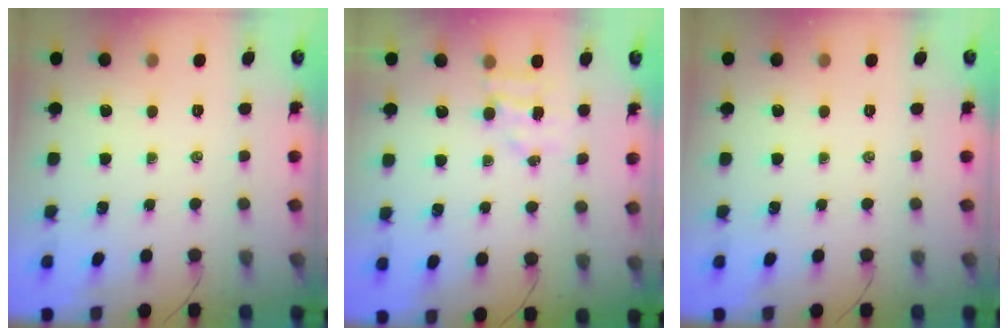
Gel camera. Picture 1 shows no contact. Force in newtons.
{"total": 3.9, "press": 3.8, "slide": 0.6}
{"total": 0.0}